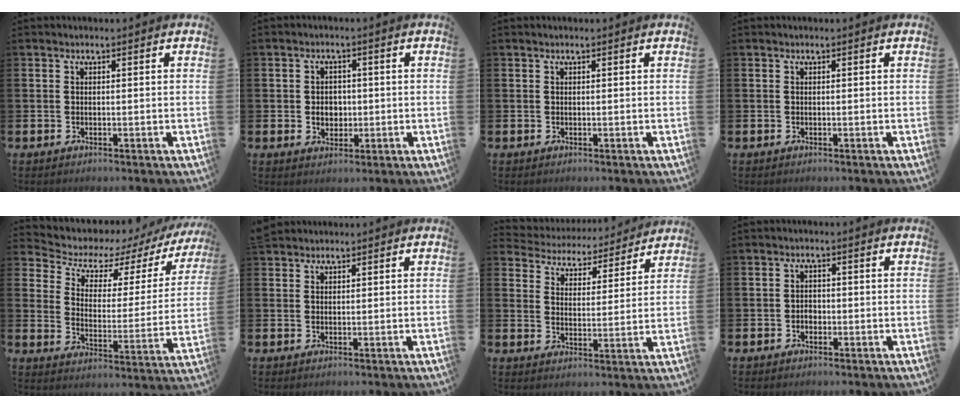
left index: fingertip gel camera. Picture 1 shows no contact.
{"total": 2.9, "force": [-0.1, 2.5, 1.5], "torque": [-0.017, 0.002, -0.010]}
{"total": 0.0}
{"total": 0.0}
{"total": 6.2, "force": [4.8, 3.3, 2.3], "torque": [-0.072, -0.033, 0.073]}
{"total": 1.8, "force": [1.7, 0.6, -0.1], "torque": [0.013, -0.002, 0.029]}
{"total": 4.7, "force": [4.4, 1.5, -0.1], "torque": [-0.030, -0.039, 0.073]}
{"total": 1.5, "force": [-0.5, 1.2, 0.7], "torque": [-0.004, 0.000, -0.013]}